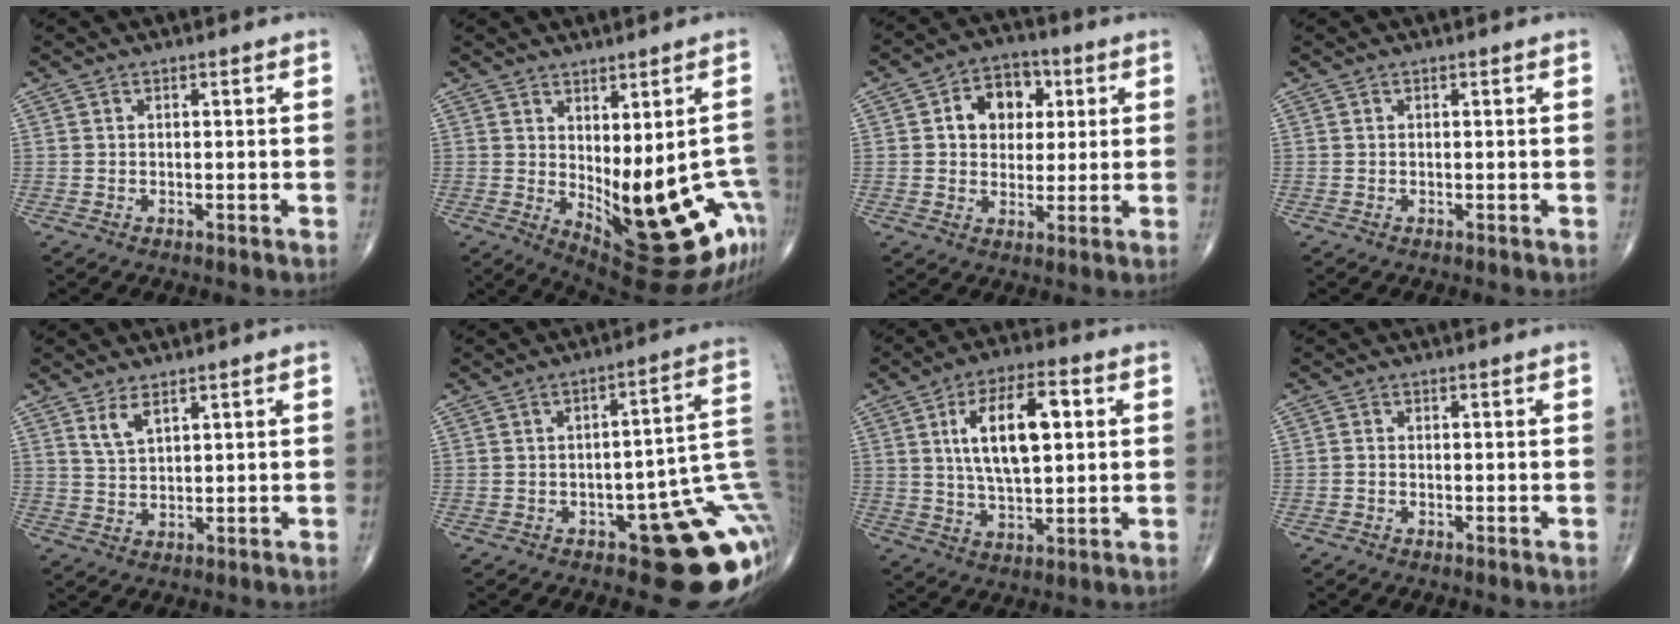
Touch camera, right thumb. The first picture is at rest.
{"total": 20.4, "force": [-5.6, 7.9, 17.9], "torque": [-0.174, -0.005, -0.048]}
{"total": 9.8, "force": [2.5, 7.5, 5.8], "torque": [-0.043, 0.004, 0.034]}
{"total": 0.0}
{"total": 3.8, "force": [2.4, 1.5, 2.5], "torque": [-0.047, -0.016, 0.053]}
{"total": 16.6, "force": [-5.6, 7.0, 14.0], "torque": [-0.087, 0.052, -0.060]}
{"total": 14.5, "force": [3.3, 6.3, 12.6], "torque": [-0.206, 0.003, 0.059]}
{"total": 0.5, "force": [-0.3, 0.3, 0.3], "torque": [-0.006, 0.000, -0.011]}